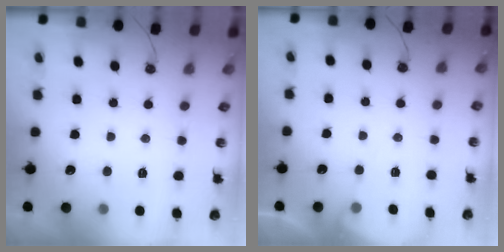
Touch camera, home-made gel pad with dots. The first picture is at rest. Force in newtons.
{"total": 4.4, "press": 4.4, "slide": 0.6}